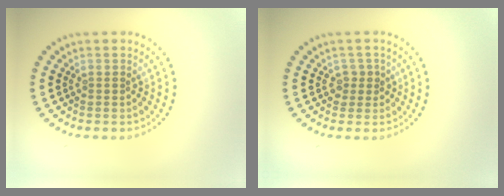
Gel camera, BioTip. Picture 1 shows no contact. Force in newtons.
{"total": 1.4, "press": 1.0, "slide": 0.9}